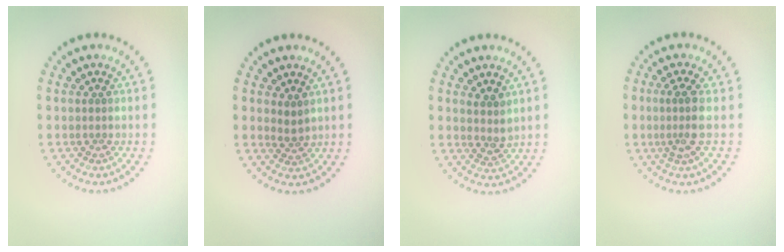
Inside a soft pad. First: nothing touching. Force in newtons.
{"total": 1.4, "press": 1.0, "slide": 1.0}
{"total": 1.9, "press": 1.5, "slide": 1.2}
{"total": 2.4, "press": 1.9, "slide": 1.5}